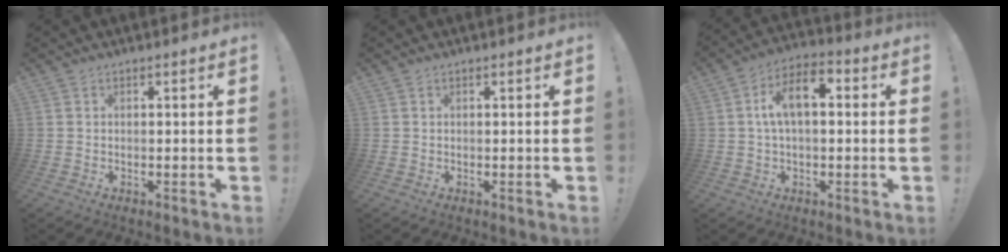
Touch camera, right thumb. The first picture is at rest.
{"total": 0.0}
{"total": 9.9, "force": [1.4, 5.1, 8.4], "torque": [-0.134, 0.012, 0.026]}